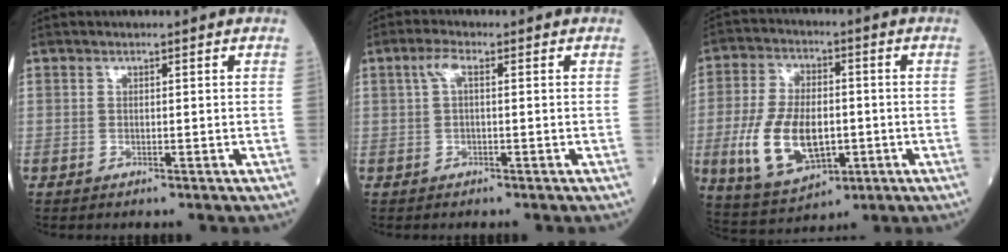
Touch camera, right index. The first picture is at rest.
{"total": 2.3, "force": [0.6, 0.5, 2.2], "torque": [-0.049, 0.014, 0.014]}
{"total": 13.0, "force": [-2.5, 6.9, 10.8], "torque": [-0.227, 0.000, -0.031]}